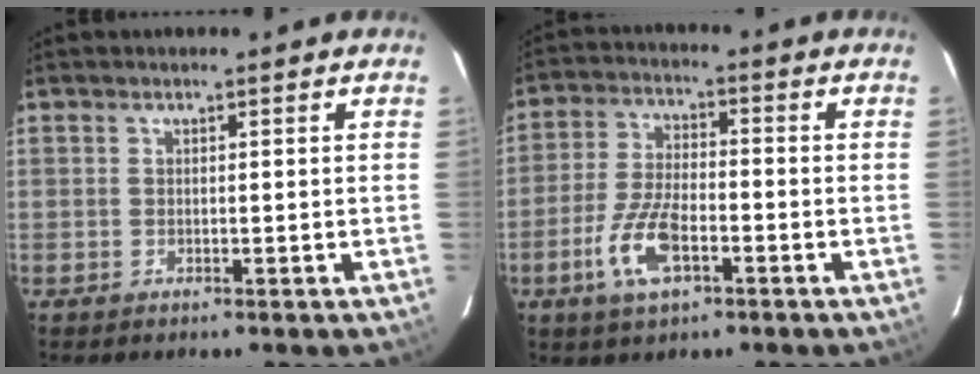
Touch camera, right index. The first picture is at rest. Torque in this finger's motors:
{"motor_torque": [0.29, -0.19, 0.25, 0.10]}